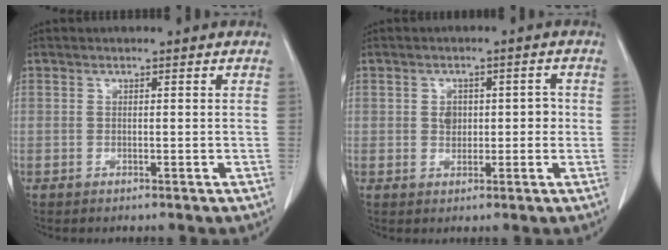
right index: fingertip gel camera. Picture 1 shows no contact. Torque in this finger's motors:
{"motor_torque": [0.05, 0.00, 0.08, 0.01]}